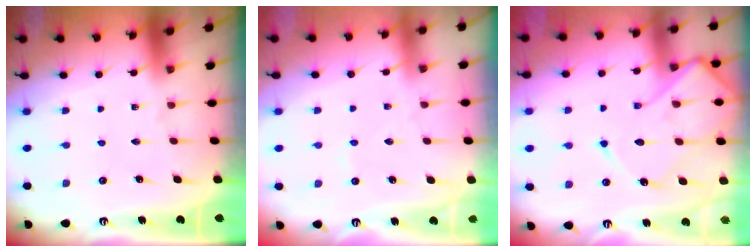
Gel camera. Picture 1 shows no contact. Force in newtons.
{"total": 2.6, "press": 2.5, "slide": 0.5}
{"total": 15.0, "press": 14.9, "slide": 1.4}